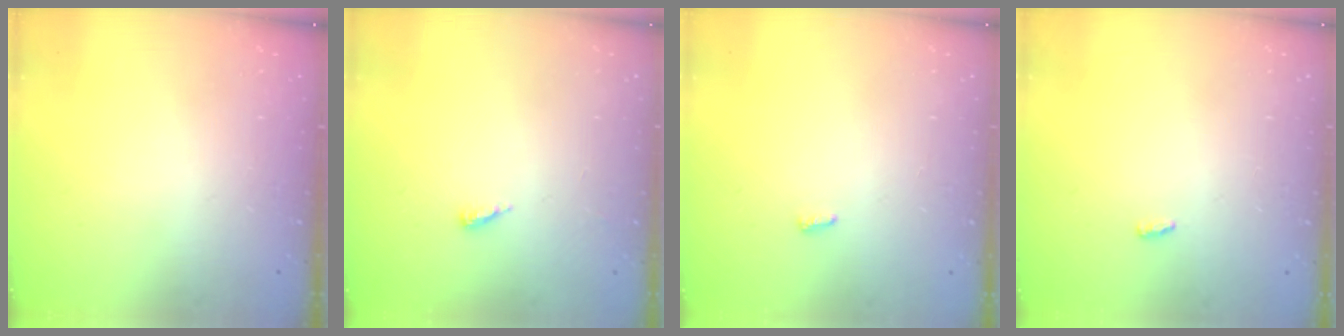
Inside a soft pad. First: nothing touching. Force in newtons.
{"total": 2.8, "press": 2.8, "slide": 0.2}
{"total": 2.8, "press": 2.8, "slide": 0.5}
{"total": 2.9, "press": 2.6, "slide": 1.3}